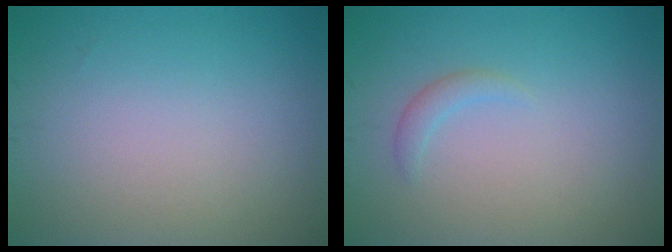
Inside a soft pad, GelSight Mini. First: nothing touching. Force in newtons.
{"total": 1.1, "press": 1.1, "slide": 0.1}